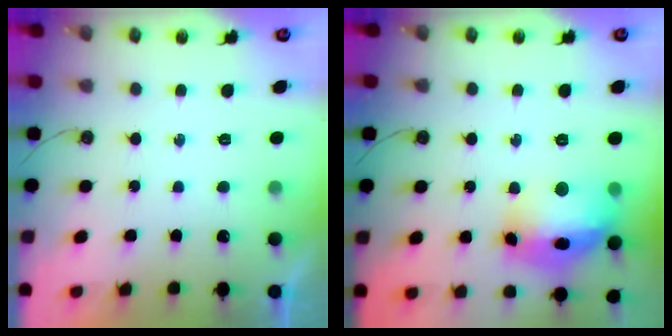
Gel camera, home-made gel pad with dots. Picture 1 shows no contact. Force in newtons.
{"total": 17.9, "press": 17.8, "slide": 1.4}